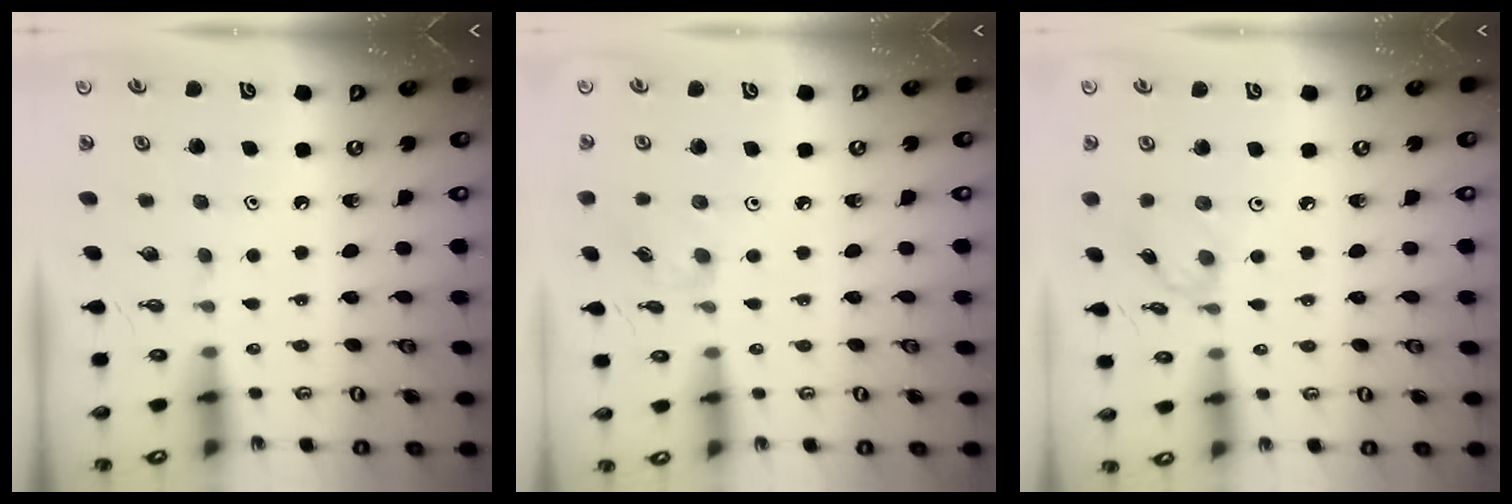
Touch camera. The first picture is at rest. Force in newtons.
{"total": 3.1, "press": 3.1, "slide": 0.5}
{"total": 1.4, "press": 1.4, "slide": 0.1}